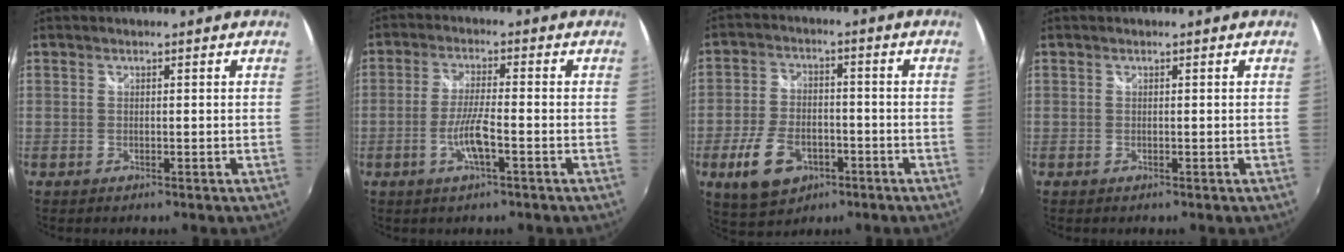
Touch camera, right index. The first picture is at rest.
{"total": 5.7, "force": [-2.5, 0.4, 5.2], "torque": [-0.104, -0.005, -0.047]}
{"total": 10.9, "force": [-4.9, 6.6, 7.1], "torque": [-0.158, -0.005, -0.078]}
{"total": 0.0}